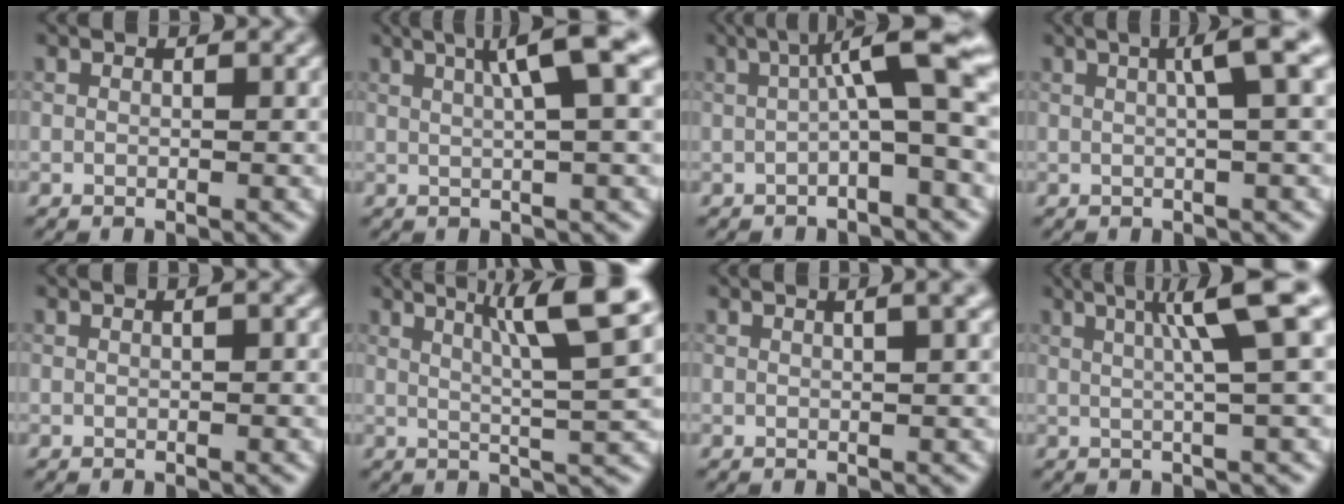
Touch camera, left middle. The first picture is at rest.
{"total": 5.9, "force": [2.0, 1.0, 5.5], "torque": [-0.069, 0.018, 0.029]}
{"total": 6.2, "force": [0.6, 1.0, 6.1], "torque": [-0.093, 0.017, 0.000]}
{"total": 4.1, "force": [1.0, 0.6, 3.9], "torque": [-0.051, 0.015, 0.013]}
{"total": 0.6, "force": [0.2, 0.1, 0.6], "torque": [-0.007, 0.005, 0.001]}
{"total": 8.0, "force": [3.6, 1.1, 7.0], "torque": [-0.089, 0.018, 0.058]}
{"total": 2.7, "force": [1.1, 0.9, 2.2], "torque": [-0.019, 0.007, 0.001]}
{"total": 6.0, "force": [1.6, 0.7, 5.7], "torque": [-0.077, 0.019, 0.026]}